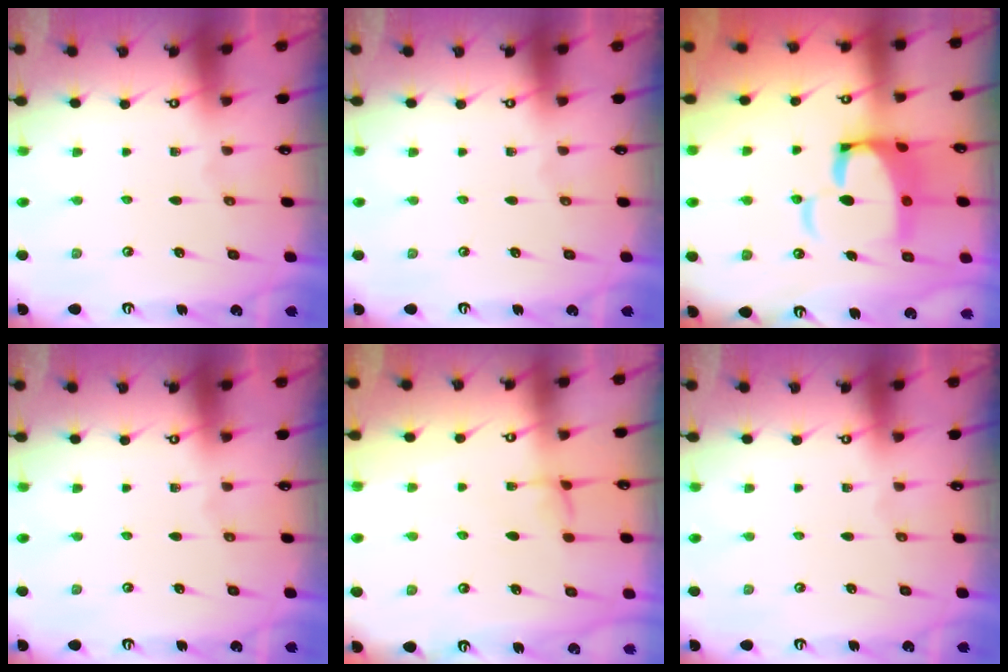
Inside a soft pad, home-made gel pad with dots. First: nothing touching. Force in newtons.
{"total": 0.0}
{"total": 10.1, "press": 10.0, "slide": 1.4}
{"total": 0.0}
{"total": 1.9, "press": 1.9, "slide": 0.2}
{"total": 0.0}